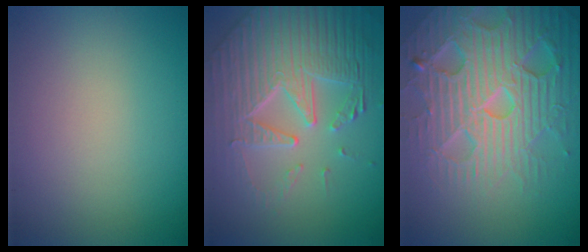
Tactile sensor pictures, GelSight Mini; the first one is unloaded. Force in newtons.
{"total": 7.6, "press": 5.5, "slide": 5.2}
{"total": 7.4, "press": 7.3, "slide": 1.5}